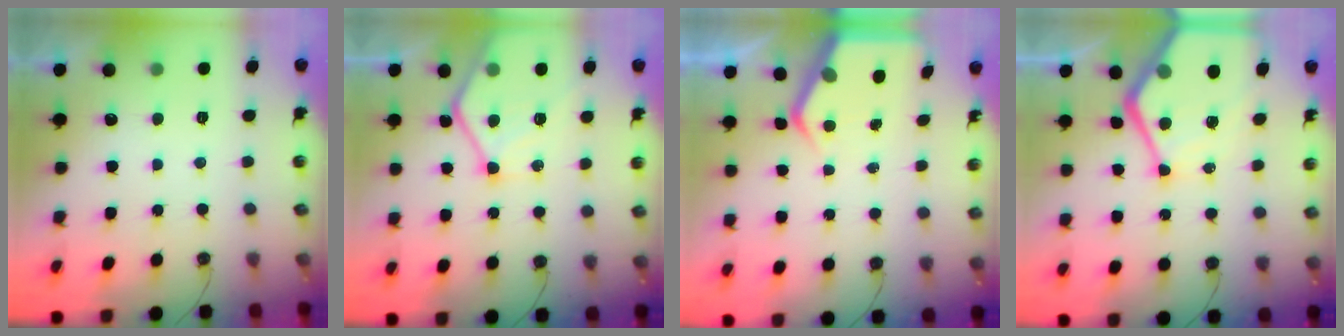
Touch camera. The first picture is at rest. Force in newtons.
{"total": 13.3, "press": 13.2, "slide": 1.1}
{"total": 5.1, "press": 5.0, "slide": 0.3}
{"total": 20.5, "press": 20.4, "slide": 2.2}